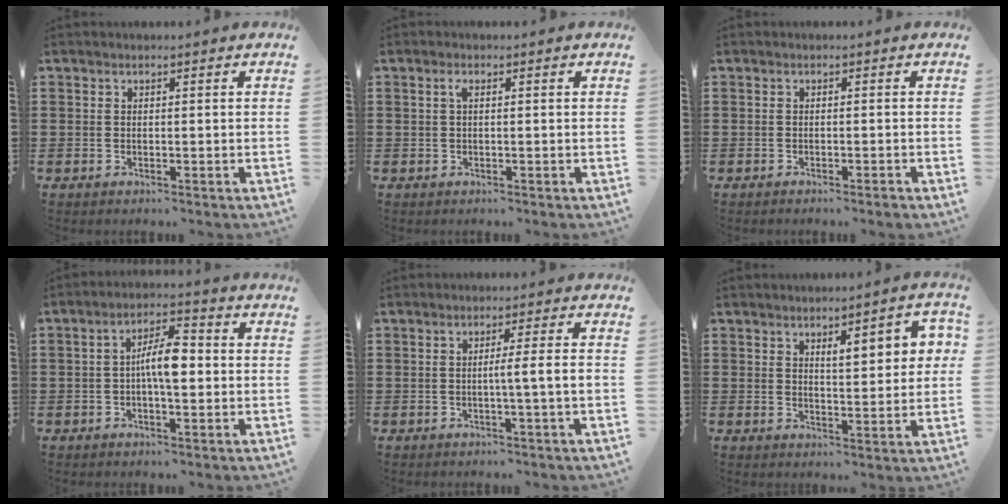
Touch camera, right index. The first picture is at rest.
{"total": 1.2, "force": [0.2, 0.2, 1.2], "torque": [-0.024, 0.002, 0.003]}
{"total": 0.9, "force": [-0.8, 0.0, 0.5], "torque": [-0.011, -0.003, -0.015]}
{"total": 6.3, "force": [-0.4, 2.0, 6.0], "torque": [-0.114, 0.007, -0.012]}
{"total": 3.6, "force": [-0.6, -0.6, 3.5], "torque": [-0.062, -0.008, -0.014]}
{"total": 5.7, "force": [2.2, 1.8, 4.9], "torque": [-0.075, -0.003, 0.030]}